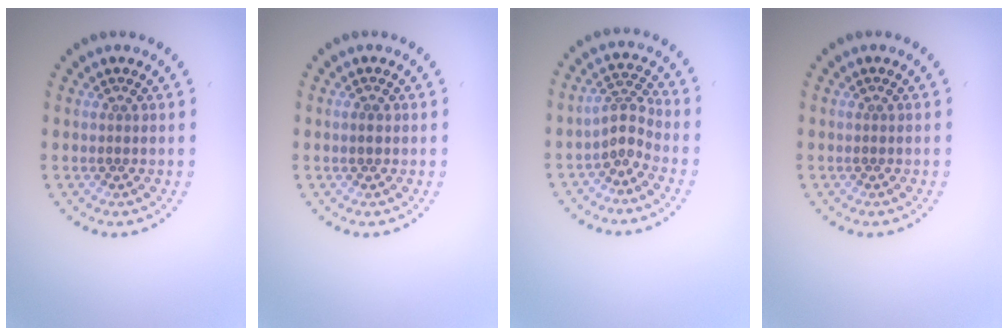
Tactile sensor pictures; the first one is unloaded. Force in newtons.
{"total": 0.9, "press": 0.9, "slide": 0.3}
{"total": 2.3, "press": 1.5, "slide": 1.7}
{"total": 0.0}